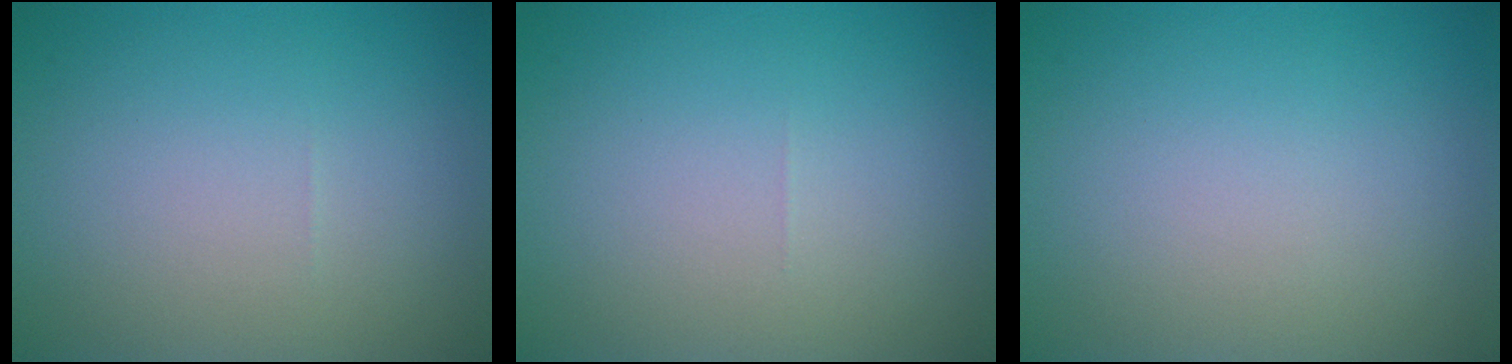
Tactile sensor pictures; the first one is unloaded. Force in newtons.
{"total": 0.0}
{"total": 0.0}